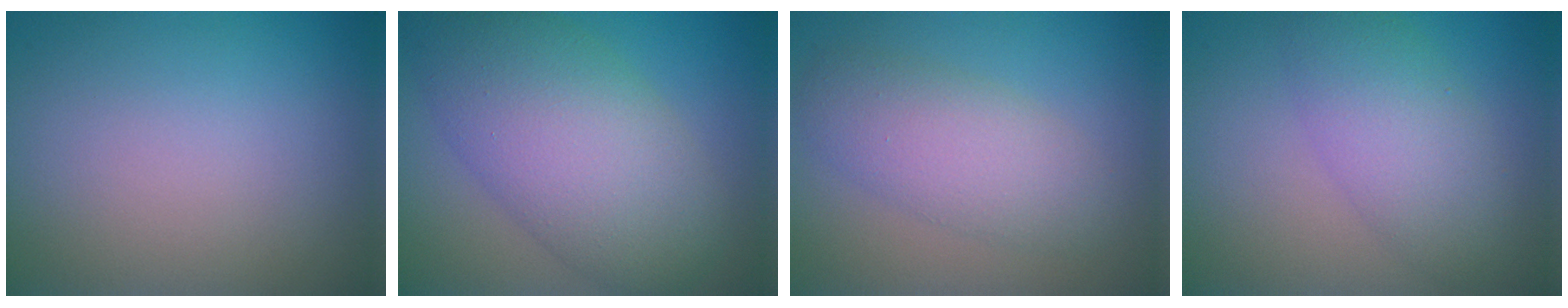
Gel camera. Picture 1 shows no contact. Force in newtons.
{"total": 9.4, "press": 9.3, "slide": 0.5}
{"total": 4.4, "press": 4.4, "slide": 0.2}
{"total": 4.6, "press": 4.6, "slide": 0.3}